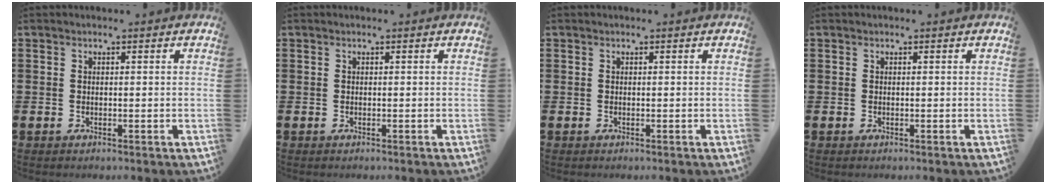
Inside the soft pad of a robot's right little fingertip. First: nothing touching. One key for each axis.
{"total": 0.0}
{"total": 0.0}
{"total": 0.0}